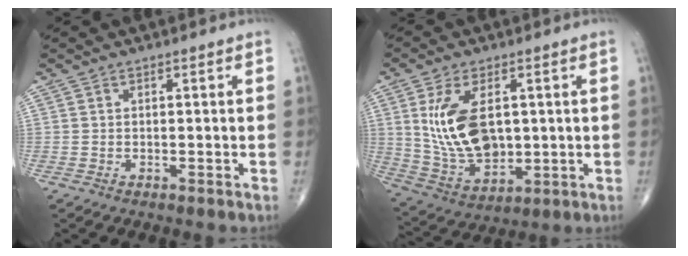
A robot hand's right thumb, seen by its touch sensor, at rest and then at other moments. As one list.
[{"total": 14.3, "force": [2.4, 8.3, 11.4], "torque": [-0.205, -0.013, 0.061]}]